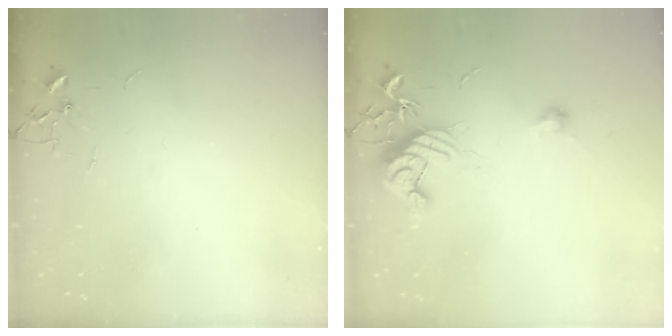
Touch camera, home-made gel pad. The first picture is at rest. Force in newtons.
{"total": 12.4, "press": 12.3, "slide": 1.0}